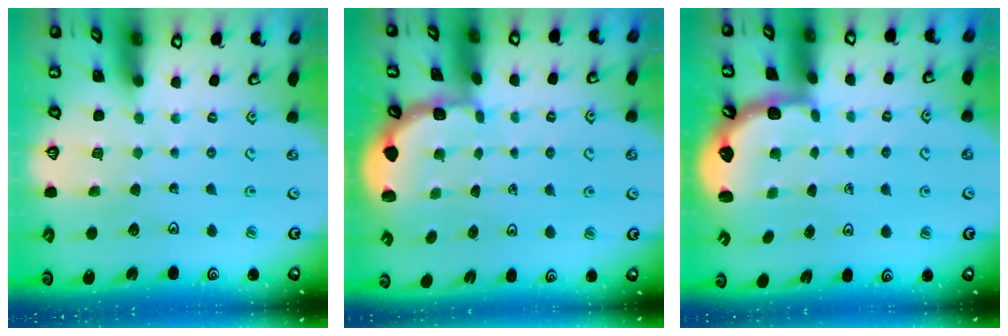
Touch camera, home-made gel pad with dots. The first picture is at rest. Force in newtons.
{"total": 1.9, "press": 1.5, "slide": 1.1}
{"total": 2.7, "press": 2.0, "slide": 1.9}